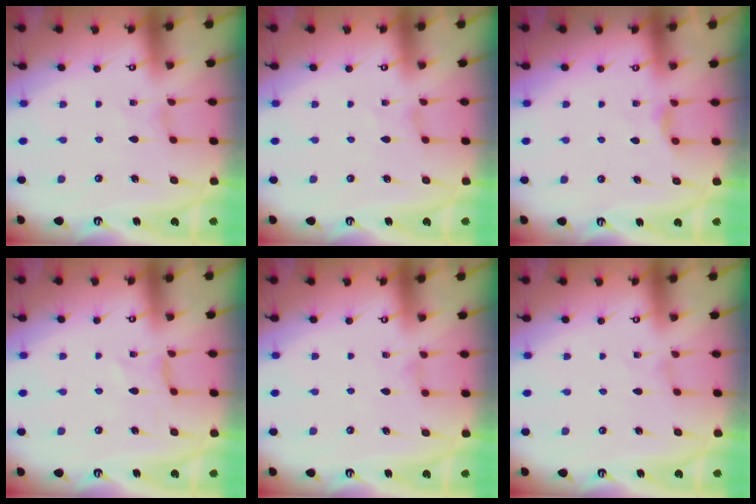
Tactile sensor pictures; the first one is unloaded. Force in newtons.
{"total": 0.0}
{"total": 5.6, "press": 5.5, "slide": 0.7}
{"total": 0.0}
{"total": 0.6, "press": 0.5, "slide": 0.2}
{"total": 0.0}